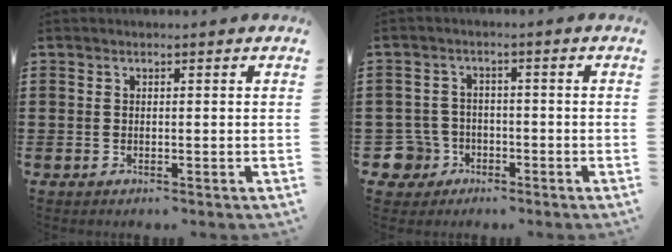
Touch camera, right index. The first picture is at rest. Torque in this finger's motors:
{"motor_torque": [0.09, 0.04, -0.01, -0.01]}